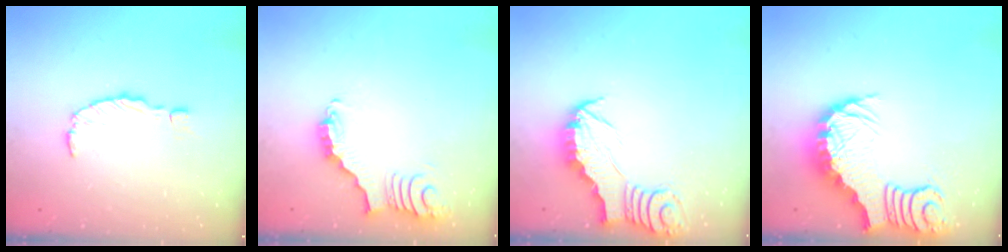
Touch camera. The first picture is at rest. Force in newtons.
{"total": 3.7, "press": 3.6, "slide": 0.7}
{"total": 2.4, "press": 2.4, "slide": 0.2}
{"total": 3.8, "press": 3.7, "slide": 0.7}